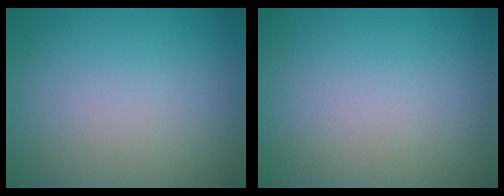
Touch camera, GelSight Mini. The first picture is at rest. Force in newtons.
{"total": 0.0}